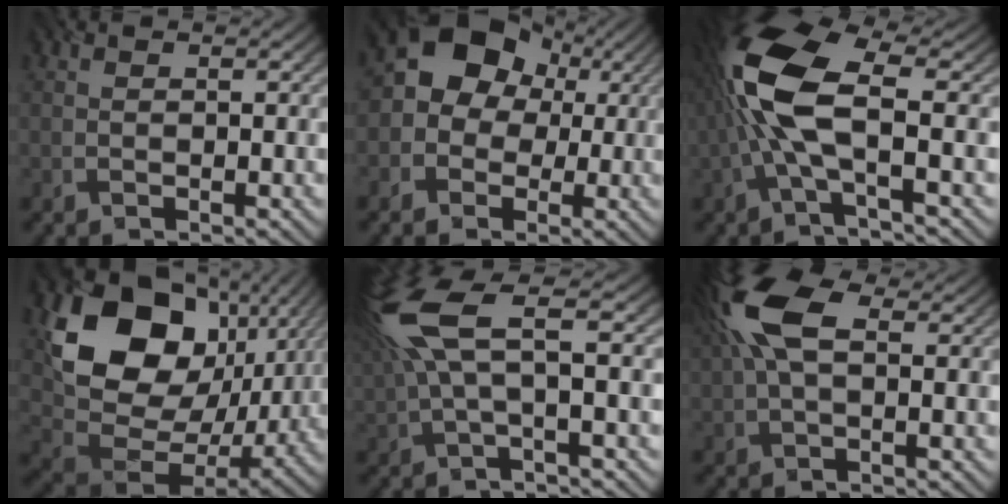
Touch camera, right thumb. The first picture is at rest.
{"total": 8.5, "force": [1.0, 7.5, 3.9], "torque": [-0.064, 0.000, -0.010]}
{"total": 10.6, "force": [-0.6, 3.7, 10.0], "torque": [-0.227, 0.020, -0.023]}
{"total": 18.0, "force": [6.4, 13.2, 10.4], "torque": [-0.229, -0.003, 0.138]}
{"total": 8.8, "force": [2.4, 2.1, 8.2], "torque": [-0.185, 0.023, 0.041]}
{"total": 9.3, "force": [3.0, 4.4, 7.6], "torque": [-0.195, 0.023, 0.049]}